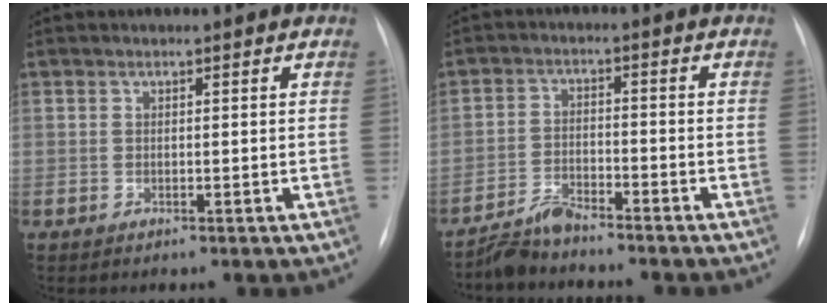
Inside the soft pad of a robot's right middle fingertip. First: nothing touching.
{"total": 4.1, "force": [-4.0, 0.2, 0.7], "torque": [-0.019, -0.016, -0.076]}